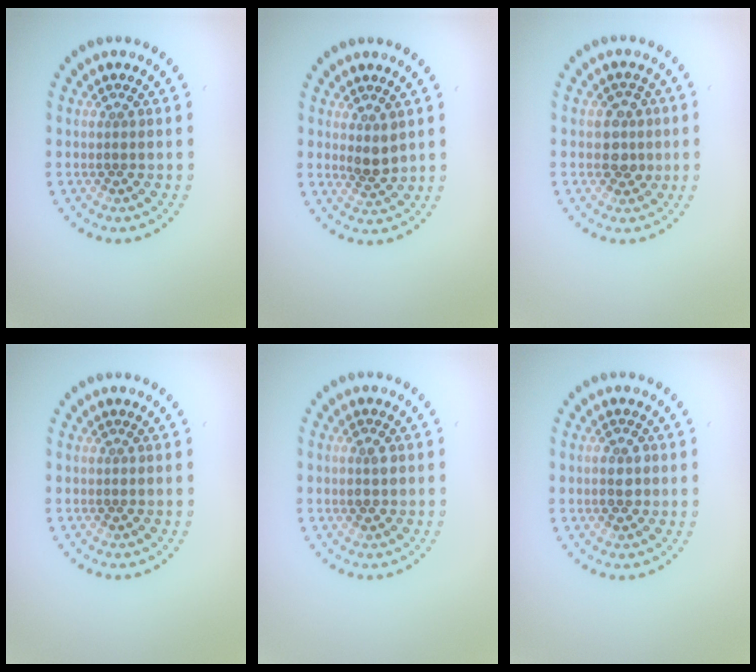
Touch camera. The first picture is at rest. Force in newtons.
{"total": 1.7, "press": 1.5, "slide": 0.8}
{"total": 2.2, "press": 2.1, "slide": 0.7}
{"total": 0.0}
{"total": 1.4, "press": 1.4, "slide": 0.3}
{"total": 1.7, "press": 1.7, "slide": 0.2}